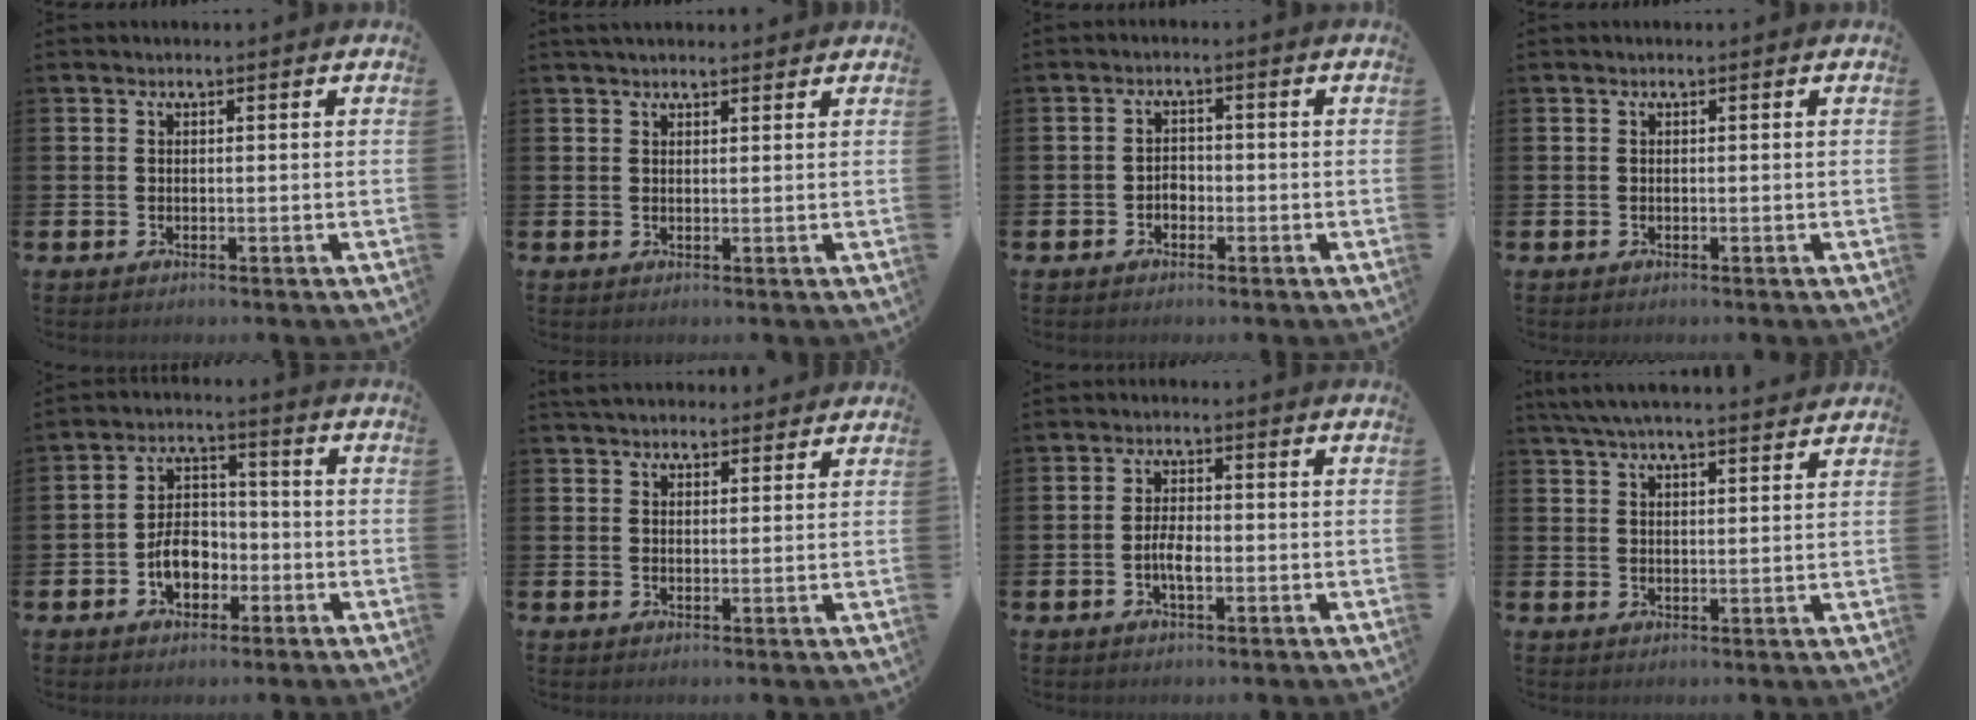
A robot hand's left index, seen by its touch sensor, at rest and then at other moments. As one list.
[{"total": 1.9, "force": [1.8, 0.5, 0.4], "torque": [-0.003, -0.002, 0.031]}, {"total": 2.9, "force": [-1.7, 2.1, 1.1], "torque": [-0.028, 0.012, -0.037]}, {"total": 0.0}, {"total": 5.8, "force": [-2.0, 4.1, 3.7], "torque": [-0.053, 0.009, -0.041]}, {"total": 3.4, "force": [3.2, 0.9, 0.4], "torque": [-0.008, -0.011, 0.059]}, {"total": 3.1, "force": [-0.7, 1.3, 2.7], "torque": [-0.043, 0.002, -0.015]}, {"total": 5.4, "force": [5.1, 0.4, 1.8], "torque": [-0.055, -0.013, 0.095]}]